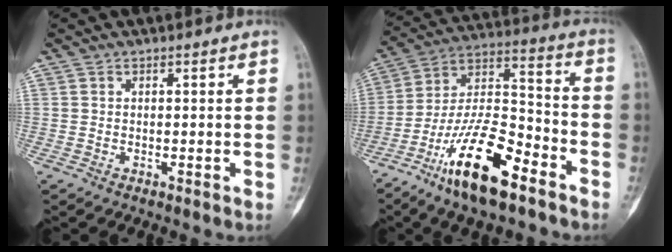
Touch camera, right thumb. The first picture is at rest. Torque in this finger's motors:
{"motor_torque": [0.28, 0.26, 1.61, -1.17, 0.19]}